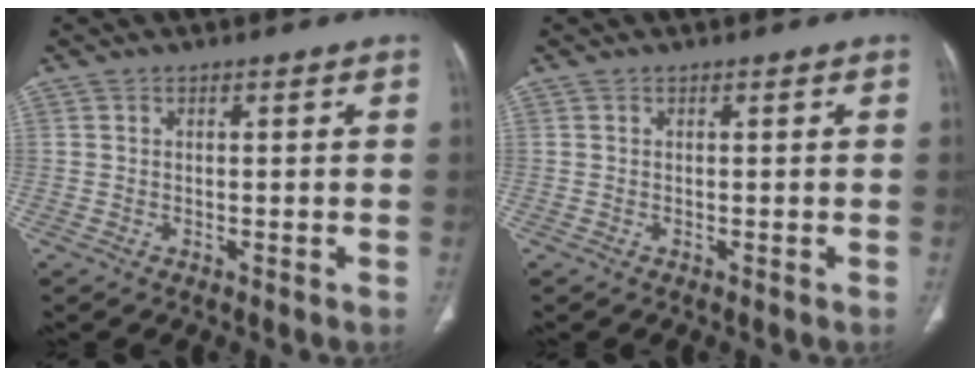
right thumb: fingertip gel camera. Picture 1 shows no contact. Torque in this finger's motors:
{"motor_torque": [-0.06, -0.11, 0.53, -0.23, -0.03]}